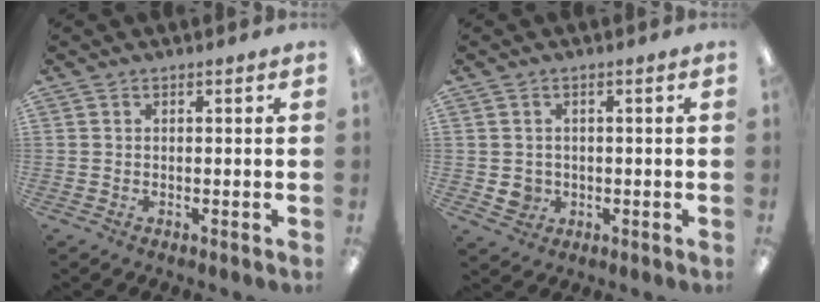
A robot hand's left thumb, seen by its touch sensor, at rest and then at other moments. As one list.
[{"total": 3.2, "force": [-0.3, 3.1, 0.9], "torque": [-0.010, 0.001, -0.005]}]